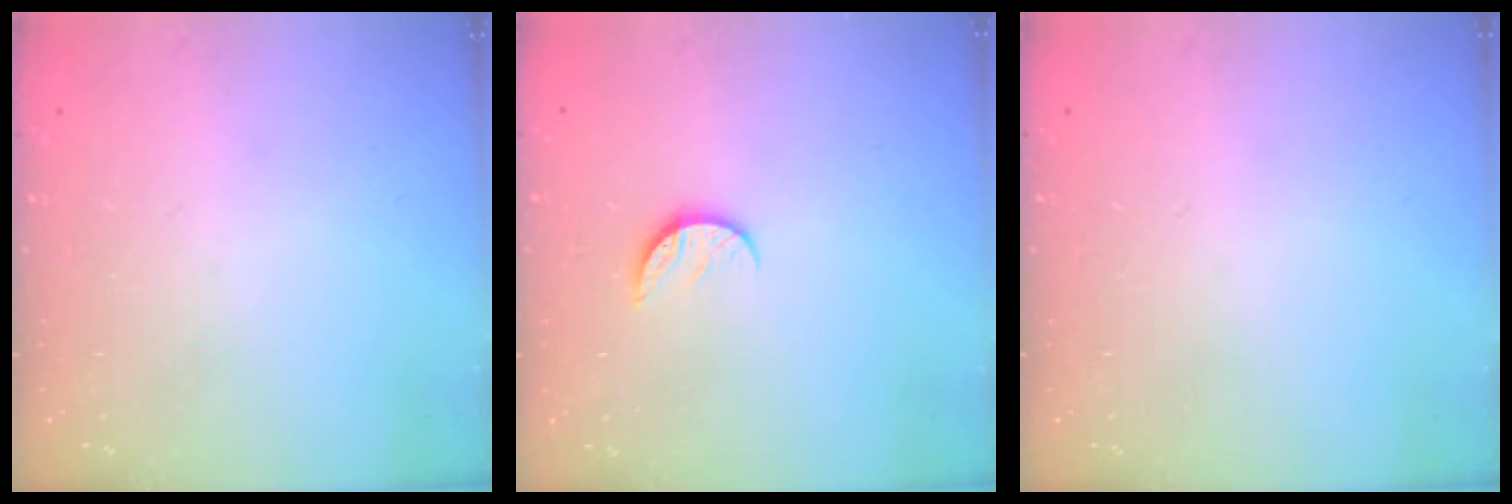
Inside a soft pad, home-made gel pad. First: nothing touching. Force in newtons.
{"total": 6.4, "press": 6.3, "slide": 0.6}
{"total": 0.0}